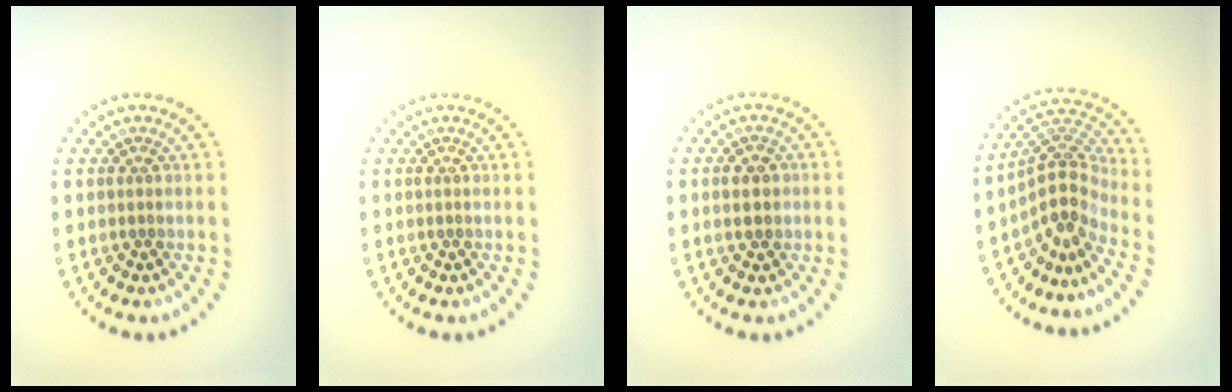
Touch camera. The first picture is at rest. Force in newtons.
{"total": 0.0}
{"total": 1.6, "press": 1.6, "slide": 0.2}
{"total": 4.0, "press": 2.8, "slide": 2.9}